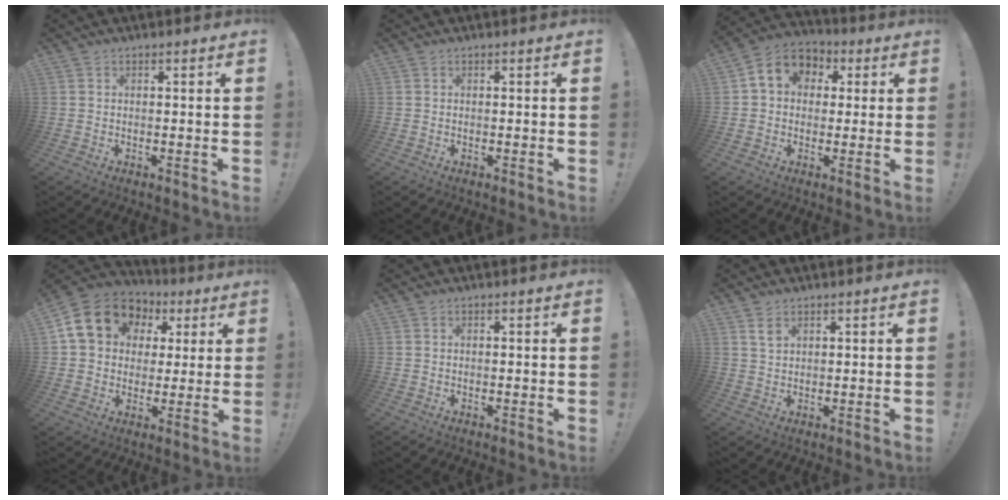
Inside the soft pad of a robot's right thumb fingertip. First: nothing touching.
{"total": 0.0}
{"total": 9.1, "force": [2.2, 7.6, 4.5], "torque": [-0.064, 0.003, 0.047]}
{"total": 16.6, "force": [5.8, 13.2, 8.3], "torque": [-0.122, -0.012, 0.120]}
{"total": 0.0}
{"total": 2.7, "force": [1.7, 1.4, 1.5], "torque": [-0.023, -0.007, 0.030]}